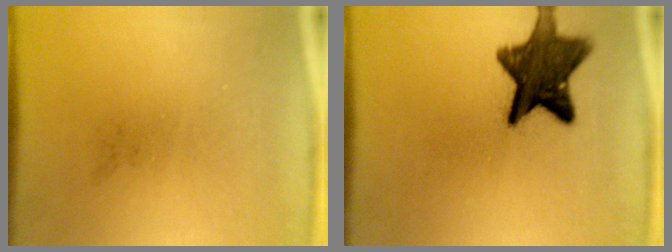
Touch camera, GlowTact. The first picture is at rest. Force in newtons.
{"total": 11.8}